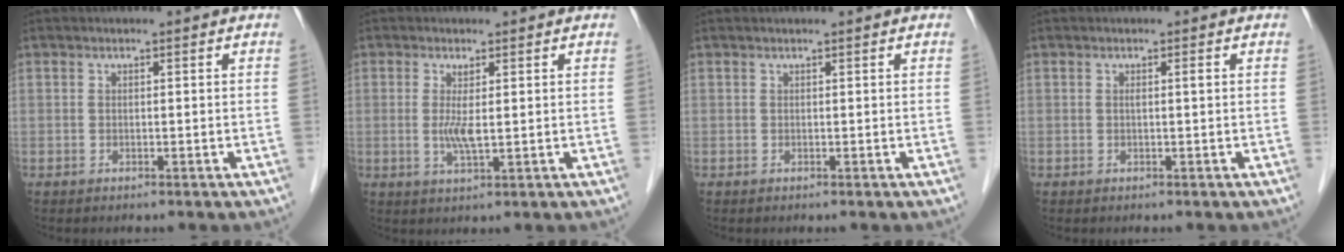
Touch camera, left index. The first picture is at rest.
{"total": 3.1, "force": [0.2, 0.3, 3.1], "torque": [-0.067, -0.008, 0.008]}
{"total": 0.5, "force": [0.4, -0.1, 0.2], "torque": [-0.004, 0.003, 0.009]}
{"total": 0.7, "force": [0.0, -0.2, 0.6], "torque": [-0.010, 0.001, 0.000]}